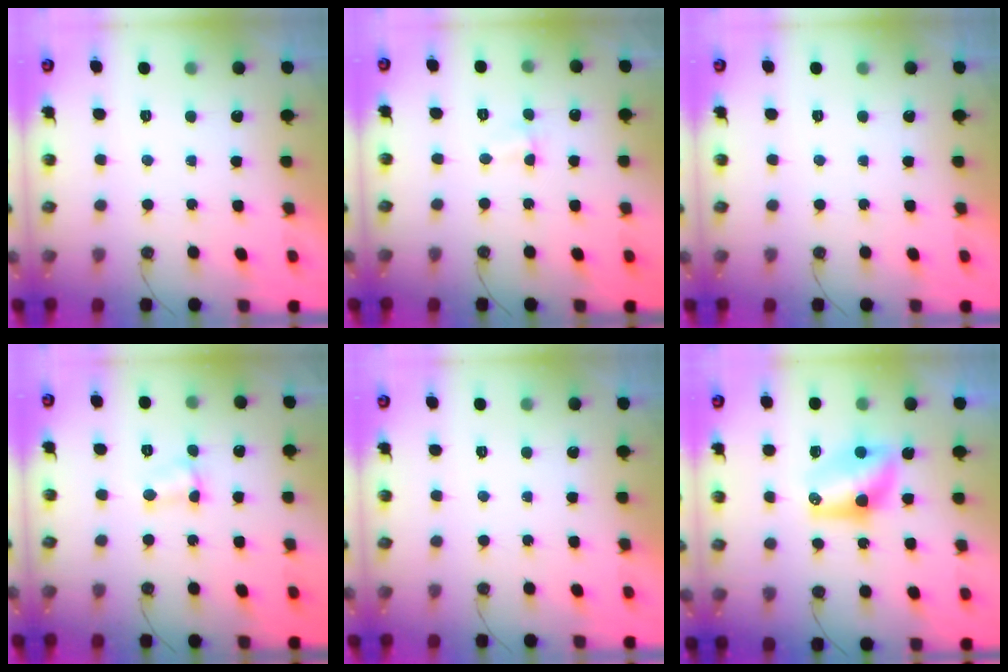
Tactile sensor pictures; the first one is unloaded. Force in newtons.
{"total": 1.6, "press": 1.3, "slide": 0.9}
{"total": 0.0}
{"total": 3.9, "press": 3.8, "slide": 0.6}
{"total": 0.0}
{"total": 9.9, "press": 8.9, "slide": 4.4}